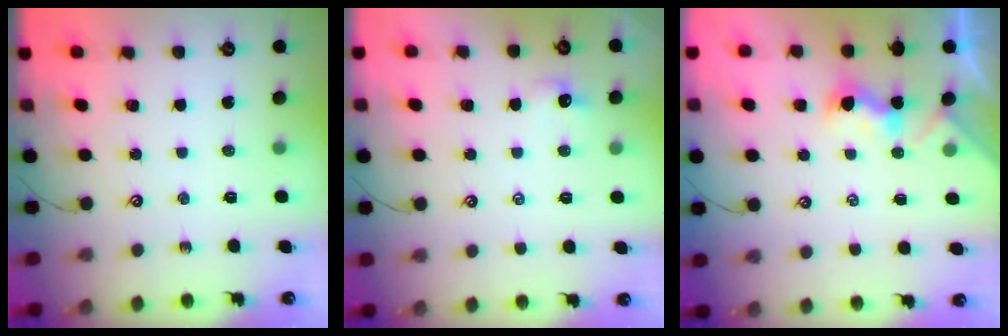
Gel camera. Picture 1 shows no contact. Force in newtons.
{"total": 1.0, "press": 0.9, "slide": 0.5}
{"total": 1.0, "press": 1.0, "slide": 0.4}